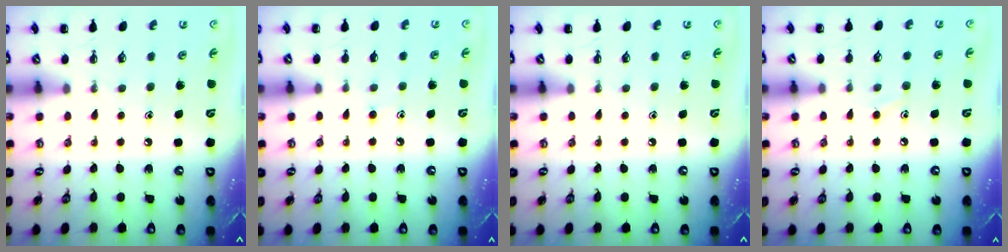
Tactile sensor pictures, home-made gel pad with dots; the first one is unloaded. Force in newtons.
{"total": 5.7, "press": 5.4, "slide": 1.9}
{"total": 0.0}
{"total": 7.2, "press": 6.7, "slide": 2.5}